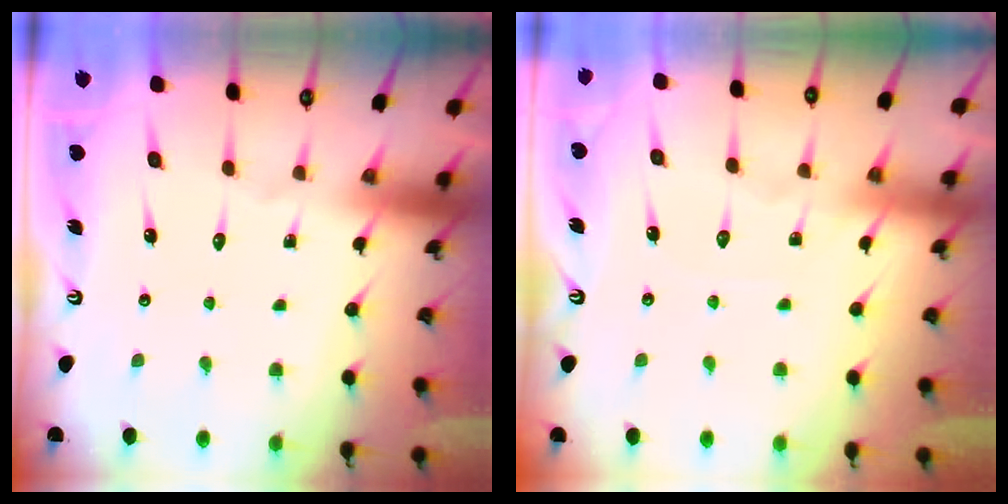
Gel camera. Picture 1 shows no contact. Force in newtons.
{"total": 6.2, "press": 6.2, "slide": 0.7}